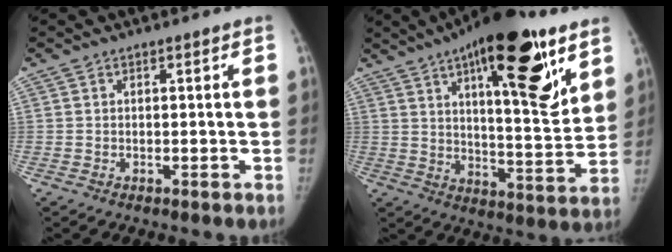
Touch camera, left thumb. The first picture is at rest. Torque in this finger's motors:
{"motor_torque": [3.05, 1.96, 2.13, -0.64, 0.54]}